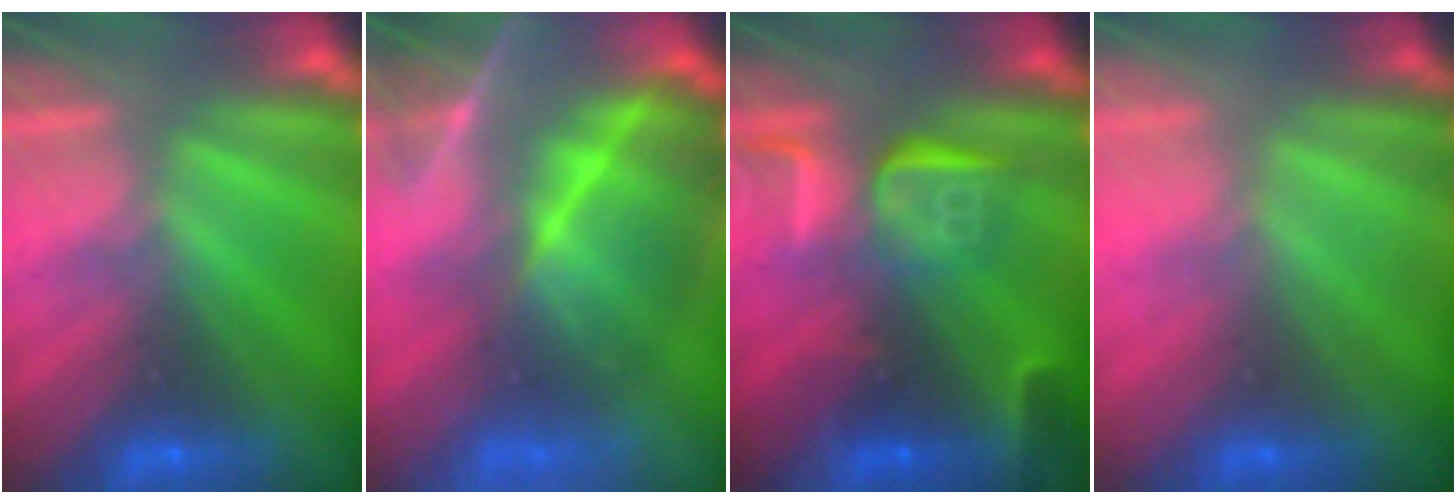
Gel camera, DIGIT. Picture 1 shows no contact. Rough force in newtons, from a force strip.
{"total": 7.7}
{"total": 8.9}
{"total": 2.1}